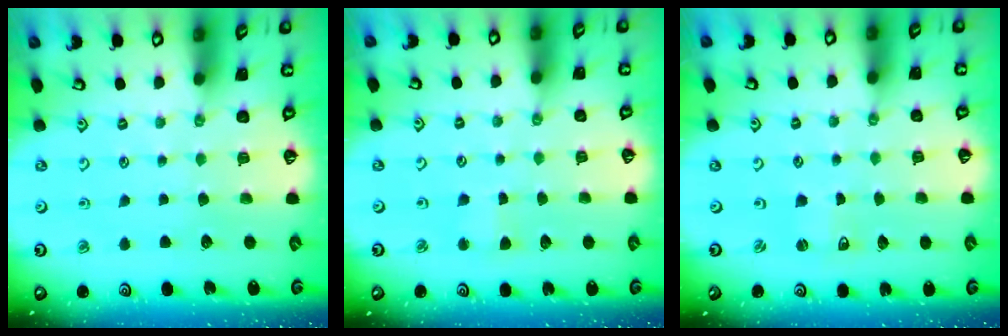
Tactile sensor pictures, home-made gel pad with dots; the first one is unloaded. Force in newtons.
{"total": 2.5, "press": 2.5, "slide": 0.3}
{"total": 2.3, "press": 2.3, "slide": 0.4}